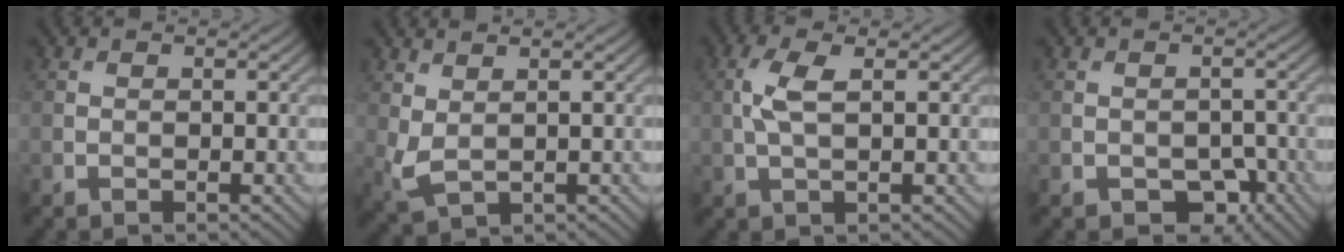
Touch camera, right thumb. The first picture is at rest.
{"total": 3.2, "force": [1.1, 1.6, 2.5], "torque": [-0.074, -0.002, 0.024]}
{"total": 3.5, "force": [0.7, 1.1, 3.3], "torque": [-0.083, 0.006, 0.014]}
{"total": 4.4, "force": [-2.3, 2.9, 2.4], "torque": [-0.033, -0.003, -0.035]}